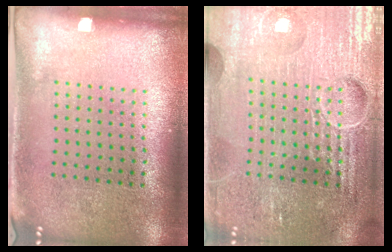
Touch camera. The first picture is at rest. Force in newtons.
{"total": 7.1, "press": 7.1, "slide": 0.9}